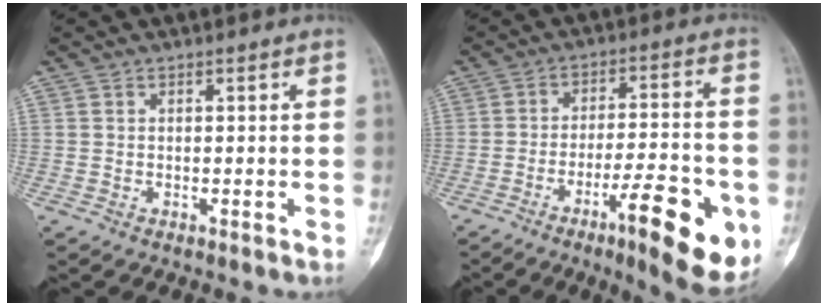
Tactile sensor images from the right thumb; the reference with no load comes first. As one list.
[{"total": 16.5, "force": [-6.7, 4.0, 14.5], "torque": [-0.199, 0.016, -0.093]}]